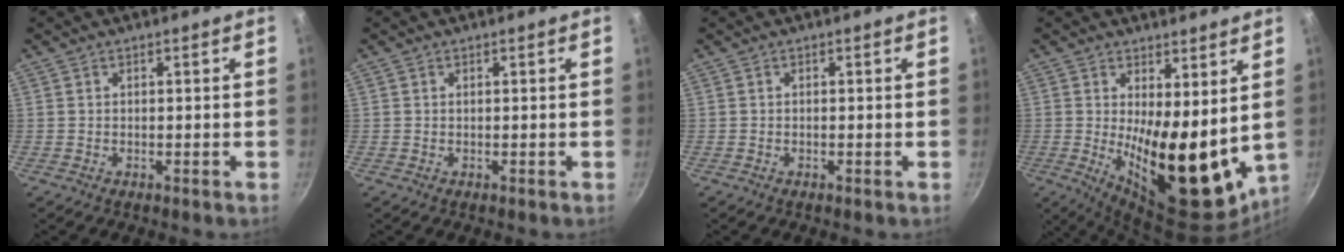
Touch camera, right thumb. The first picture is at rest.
{"total": 0.0}
{"total": 0.0}
{"total": 18.4, "force": [1.4, 7.8, 16.6], "torque": [-0.202, -0.043, 0.037]}